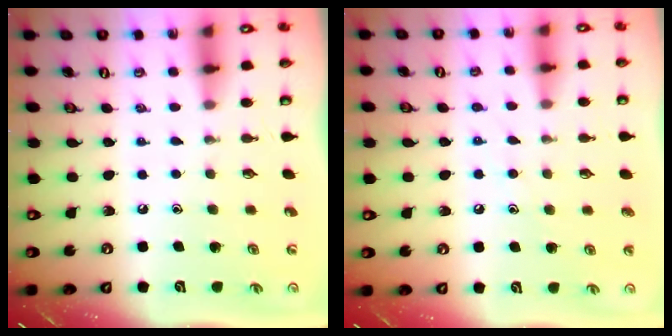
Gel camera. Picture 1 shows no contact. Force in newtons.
{"total": 6.1, "press": 6.1, "slide": 0.6}